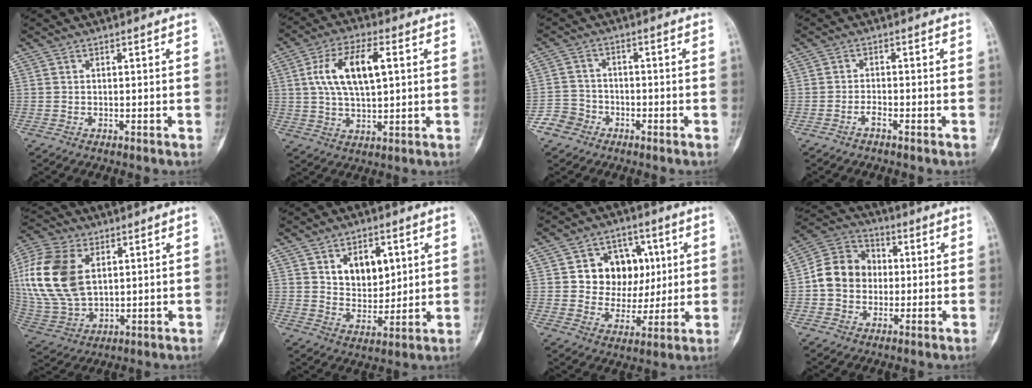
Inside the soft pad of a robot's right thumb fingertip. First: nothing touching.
{"total": 12.2, "force": [2.7, 5.4, 10.6], "torque": [-0.203, 0.009, 0.049]}
{"total": 4.8, "force": [-2.9, 3.7, 0.5], "torque": [0.011, 0.023, -0.059]}
{"total": 1.6, "force": [-1.2, 0.4, 1.0], "torque": [-0.024, 0.009, -0.024]}
{"total": 18.7, "force": [4.1, 11.8, 13.9], "torque": [-0.300, -0.008, 0.082]}
{"total": 10.1, "force": [3.4, 6.7, 6.7], "torque": [-0.069, -0.022, 0.063]}
{"total": 13.3, "force": [2.7, 11.1, 6.8], "torque": [-0.042, 0.002, 0.051]}
{"total": 11.3, "force": [-0.3, 9.7, 5.8], "torque": [-0.081, 0.031, -0.018]}